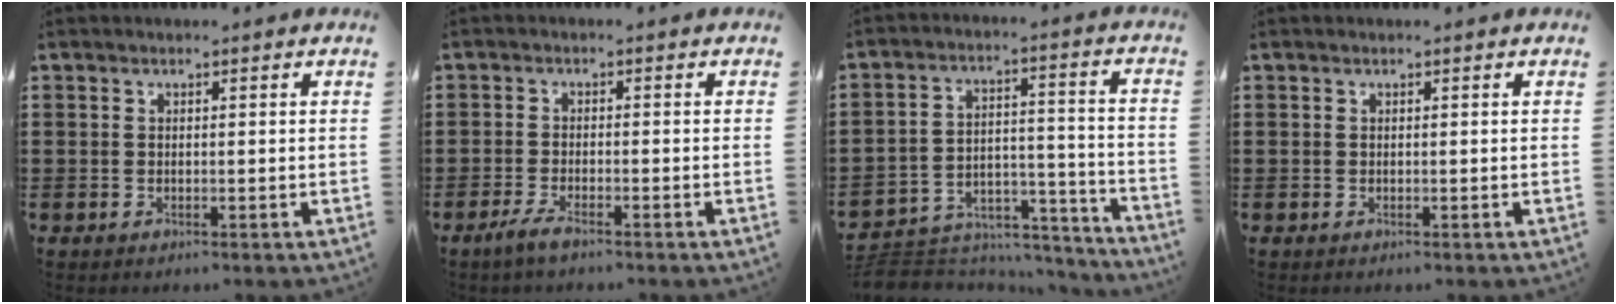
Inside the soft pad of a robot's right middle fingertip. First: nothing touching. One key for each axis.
{"total": 2.5, "fx": -1.7, "fy": 0.3, "fz": 1.7, "tx": -0.044, "ty": -0.003, "tz": -0.037}
{"total": 6.1, "fx": -5.6, "fy": 2.2, "fz": 0.7, "tx": -0.008, "ty": 0.018, "tz": -0.112}
{"total": 0.0}